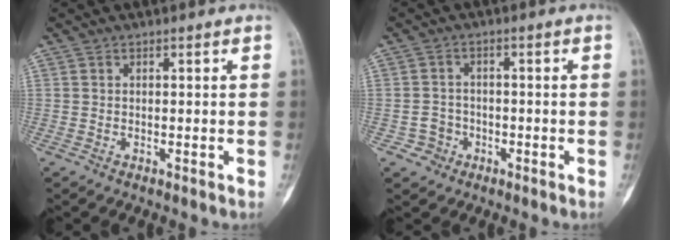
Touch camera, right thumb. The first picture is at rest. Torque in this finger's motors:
{"motor_torque": [0.22, 0.10, 0.27, -0.01, 0.03]}